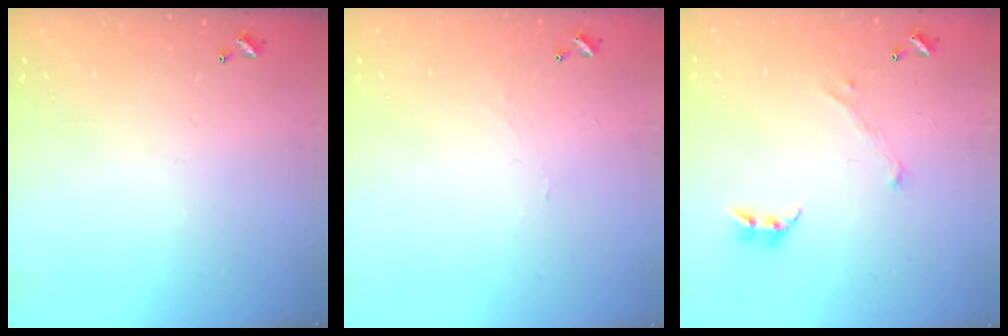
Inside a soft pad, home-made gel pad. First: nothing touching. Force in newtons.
{"total": 1.7, "press": 1.7, "slide": 0.4}
{"total": 1.7, "press": 1.6, "slide": 0.5}